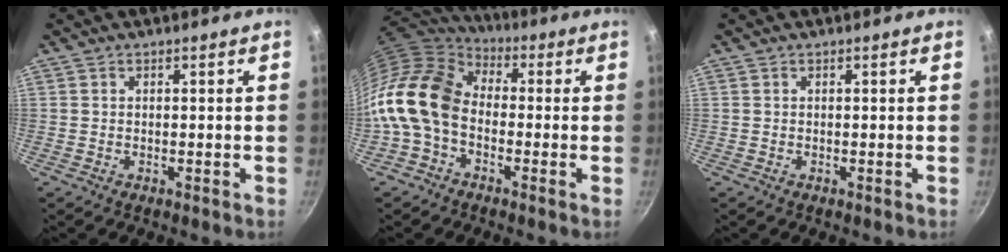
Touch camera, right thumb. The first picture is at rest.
{"total": 15.5, "force": [-2.6, 10.8, 10.8], "torque": [-0.191, 0.041, -0.074]}
{"total": 0.0}